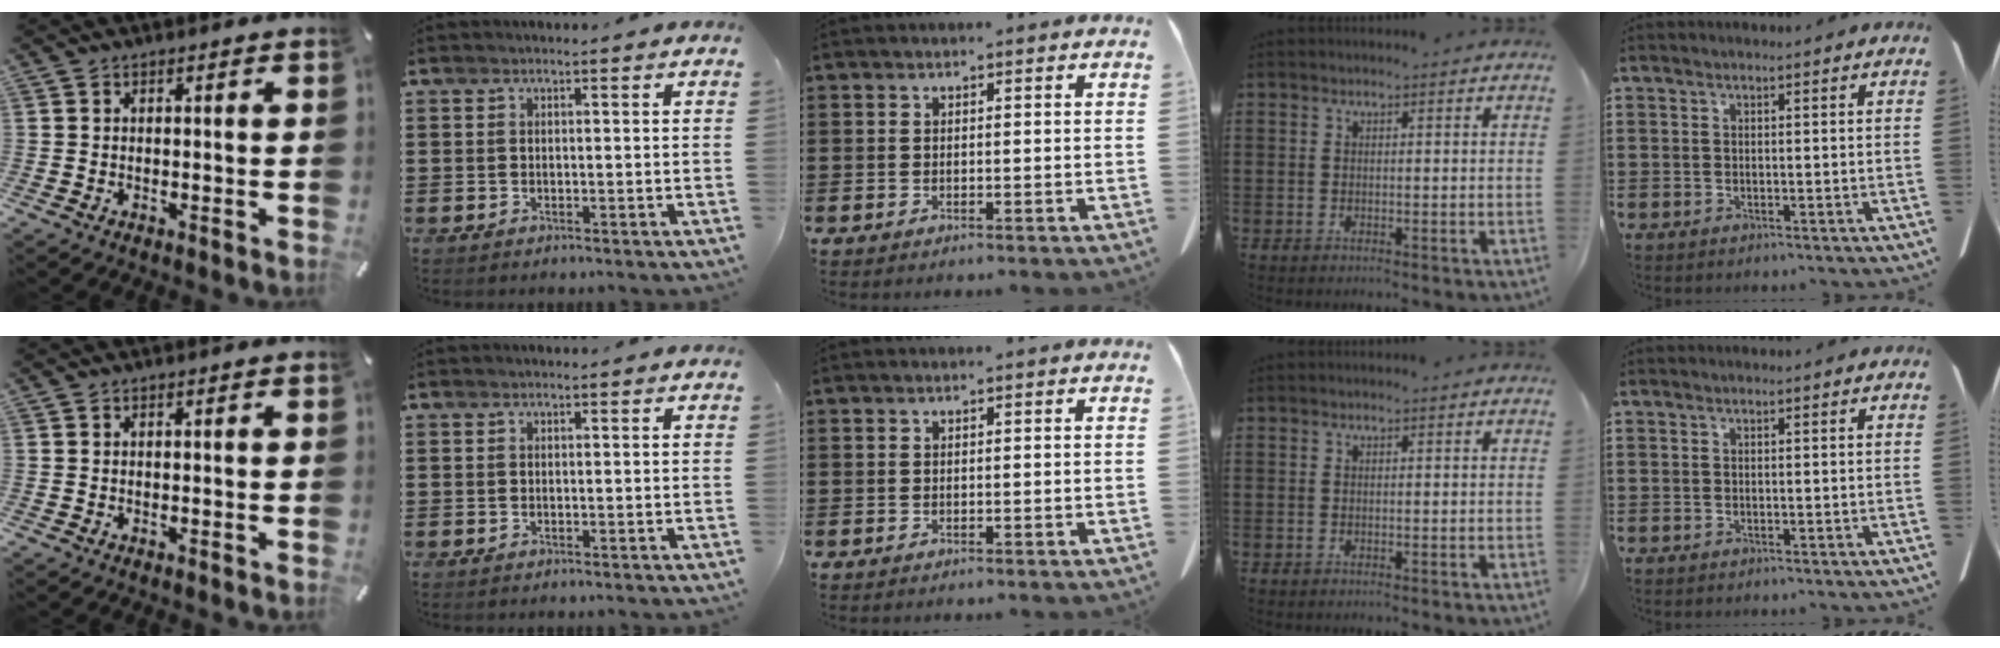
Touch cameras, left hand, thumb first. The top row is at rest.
{}